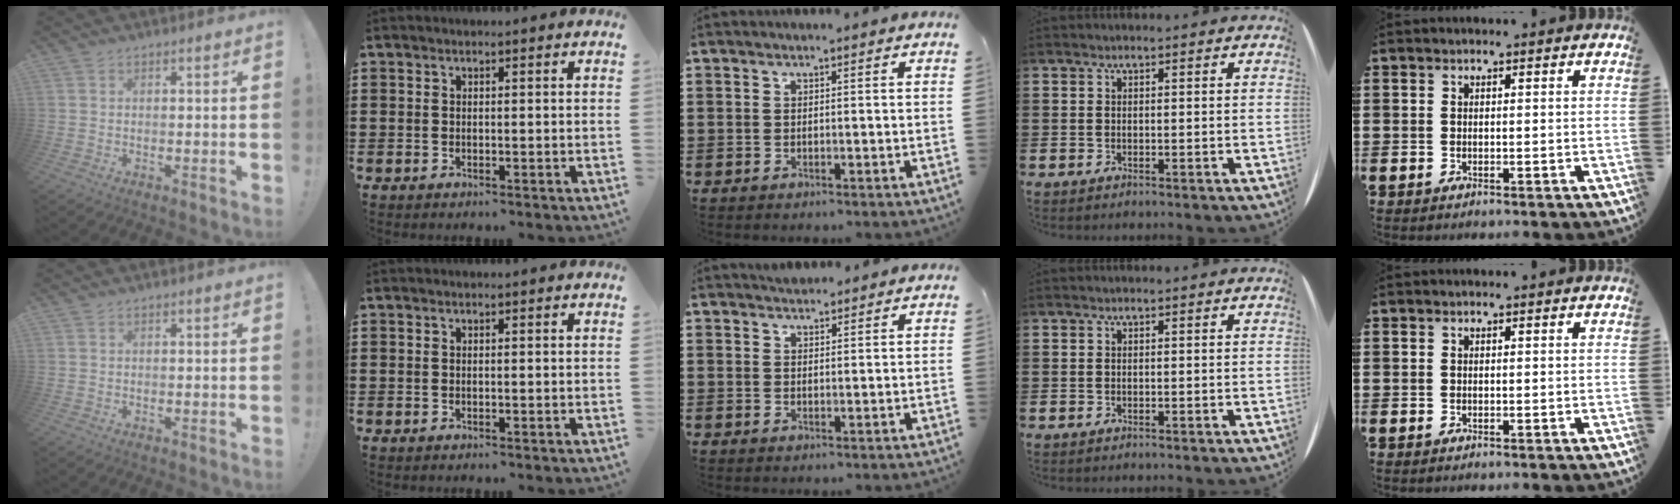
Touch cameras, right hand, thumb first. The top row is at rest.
{"middle": {"total": 1.5, "force": [1.4, 0.4, -0.1], "torque": [-0.002, 0.003, 0.028]}}